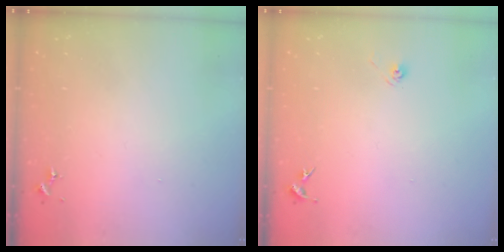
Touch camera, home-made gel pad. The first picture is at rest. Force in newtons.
{"total": 3.2, "press": 2.6, "slide": 1.8}